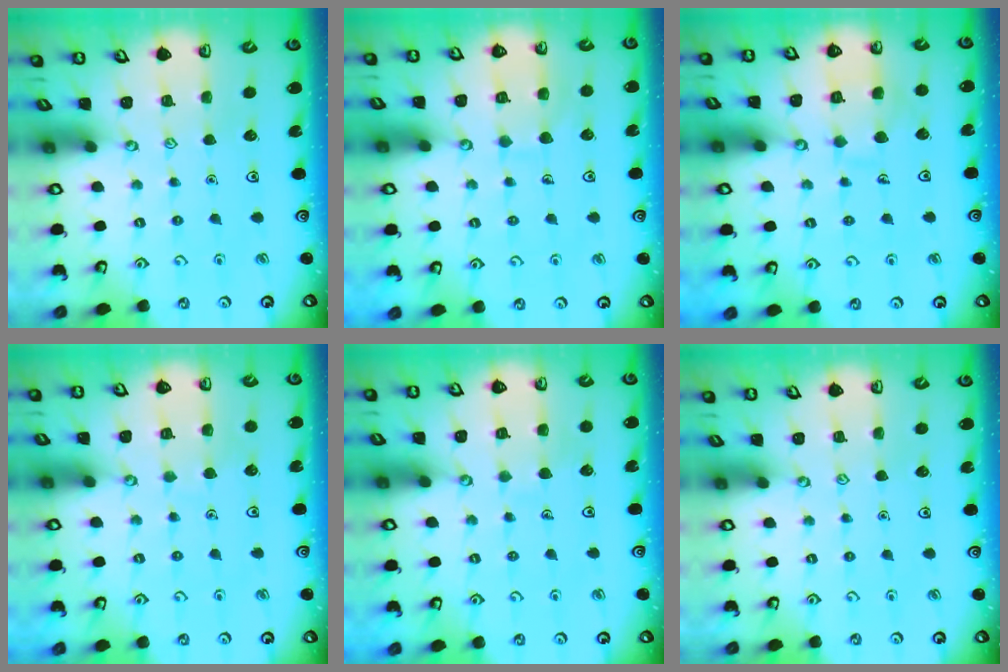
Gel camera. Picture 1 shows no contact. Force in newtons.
{"total": 6.8, "press": 6.8, "slide": 0.6}
{"total": 8.2, "press": 8.1, "slide": 0.8}
{"total": 3.5, "press": 3.5, "slide": 0.2}
{"total": 5.1, "press": 5.0, "slide": 0.5}
{"total": 0.0}